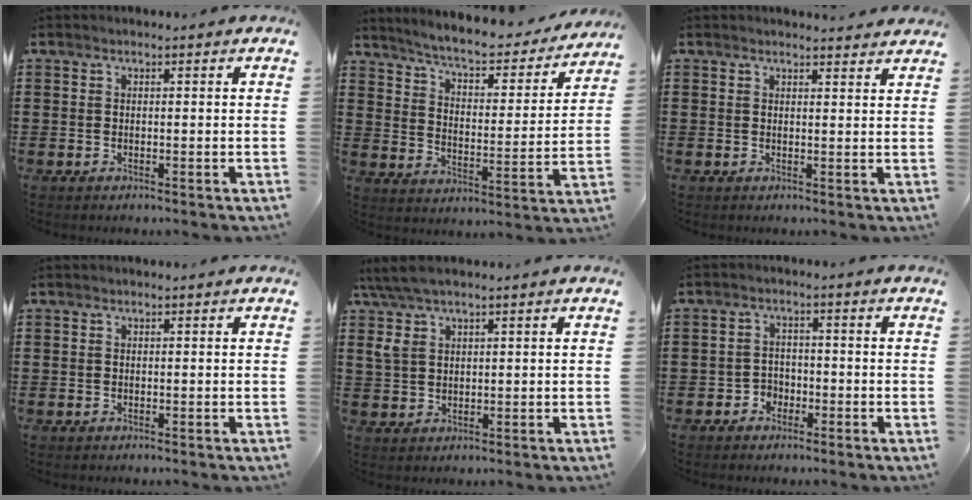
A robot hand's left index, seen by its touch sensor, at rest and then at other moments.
{"total": 5.8, "force": [5.1, 0.6, 2.5], "torque": [-0.073, -0.033, 0.082]}
{"total": 1.7, "force": [1.6, 0.3, -0.1], "torque": [0.006, -0.005, 0.030]}
{"total": 0.0}
{"total": 4.7, "force": [2.8, 2.0, 3.2], "torque": [-0.069, 0.008, 0.052]}
{"total": 2.5, "force": [-1.8, 1.7, 0.2], "torque": [-0.012, 0.004, -0.041]}